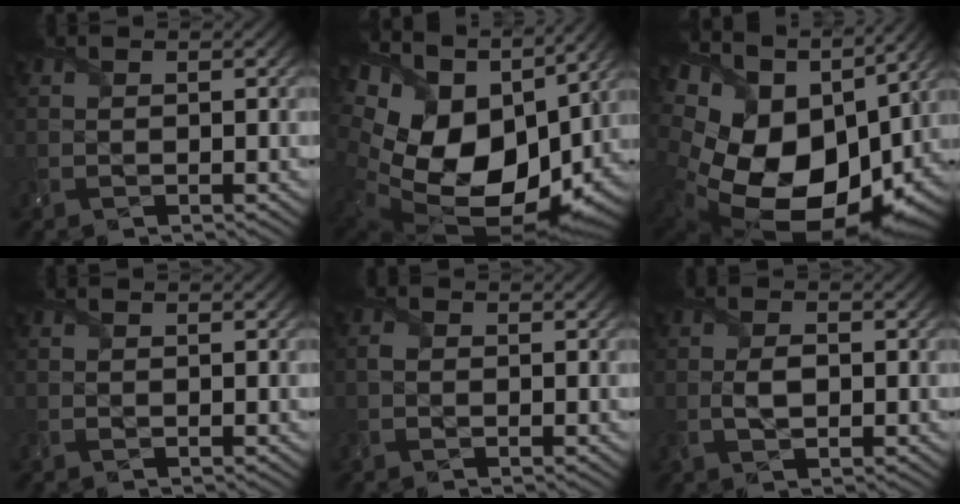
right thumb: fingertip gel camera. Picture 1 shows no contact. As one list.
[{"total": 19.4, "force": [3.0, 13.4, 13.6], "torque": [-0.274, -0.030, 0.092]}, {"total": 20.2, "force": [0.8, 14.1, 14.5], "torque": [-0.296, -0.050, 0.060]}, {"total": 0.0}, {"total": 1.3, "force": [-0.2, 1.0, 0.8], "torque": [-0.021, -0.001, -0.006]}, {"total": 2.6, "force": [-0.3, 1.4, 2.1], "torque": [-0.047, -0.003, -0.005]}]